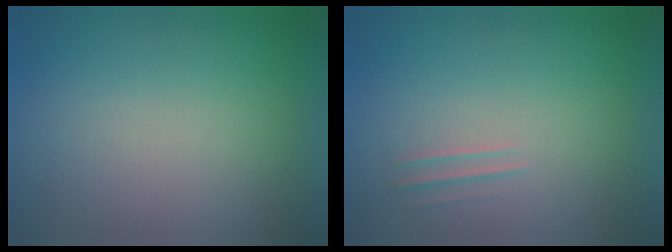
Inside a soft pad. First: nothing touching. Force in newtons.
{"total": 1.5}